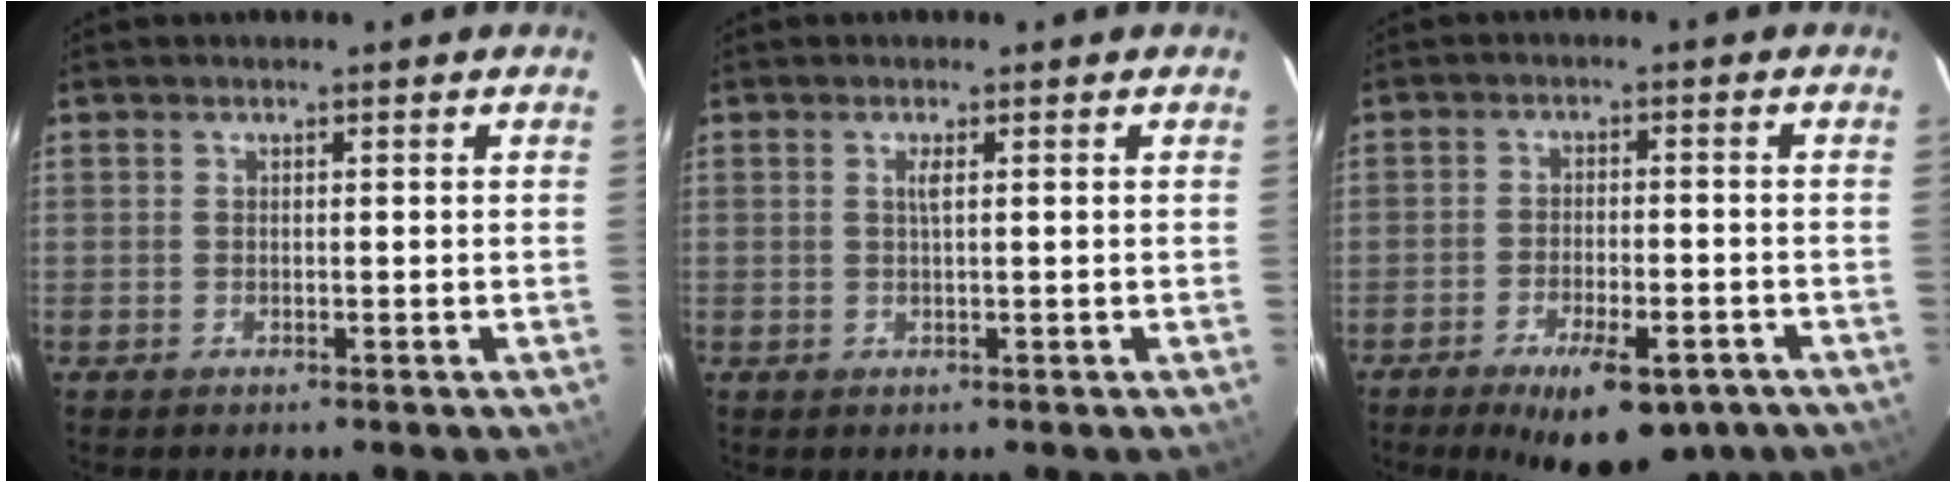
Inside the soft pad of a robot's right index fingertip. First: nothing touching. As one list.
[{"total": 1.2, "force": [0.3, -0.1, 1.1], "torque": [-0.023, 0.000, 0.006]}, {"total": 12.9, "force": [-8.9, 4.6, 8.1], "torque": [-0.144, -0.019, -0.123]}]